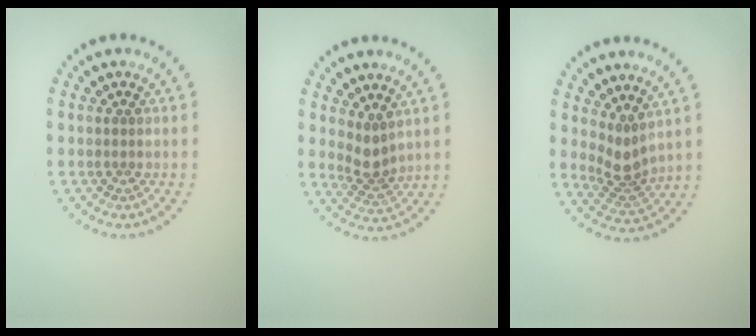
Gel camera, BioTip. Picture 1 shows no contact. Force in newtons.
{"total": 2.5, "press": 1.9, "slide": 1.6}
{"total": 2.7, "press": 1.9, "slide": 2.0}